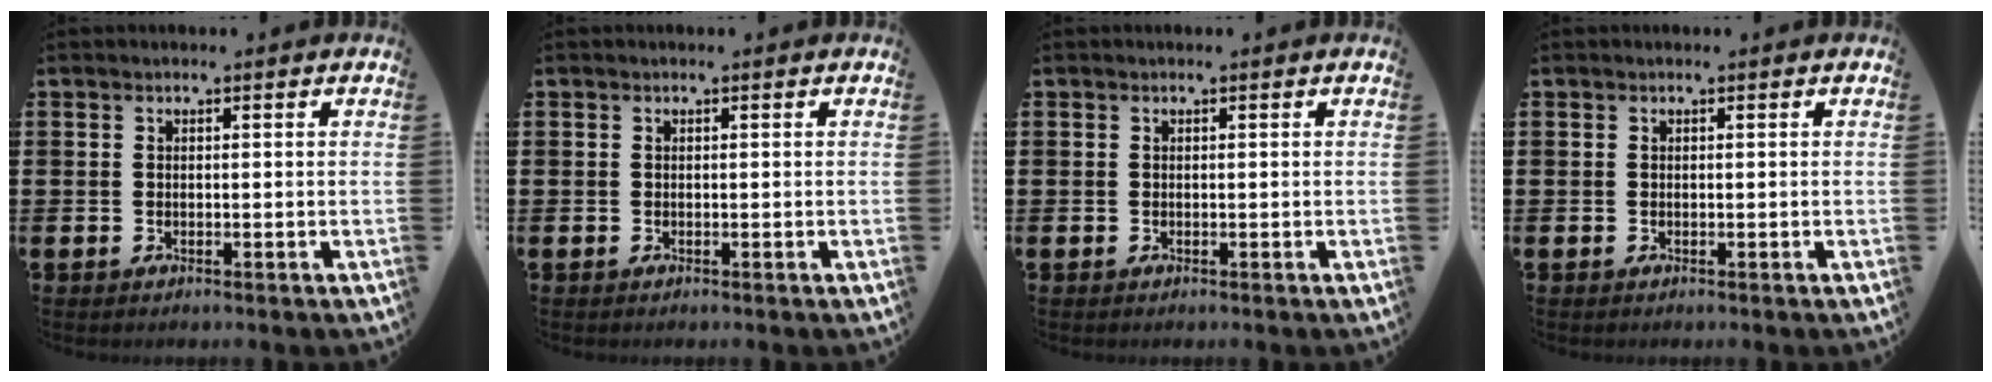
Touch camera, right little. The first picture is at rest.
{"total": 0.0}
{"total": 0.0}
{"total": 0.0}